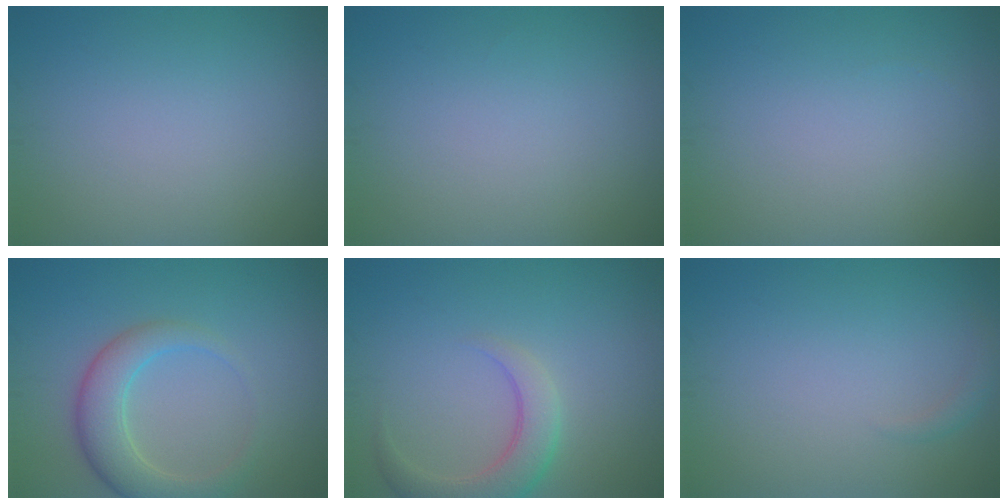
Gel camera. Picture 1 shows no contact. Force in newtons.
{"total": 0.0}
{"total": 0.0}
{"total": 4.5, "press": 4.5, "slide": 0.4}
{"total": 4.1, "press": 4.1, "slide": 0.3}
{"total": 0.8, "press": 0.8, "slide": 0.0}